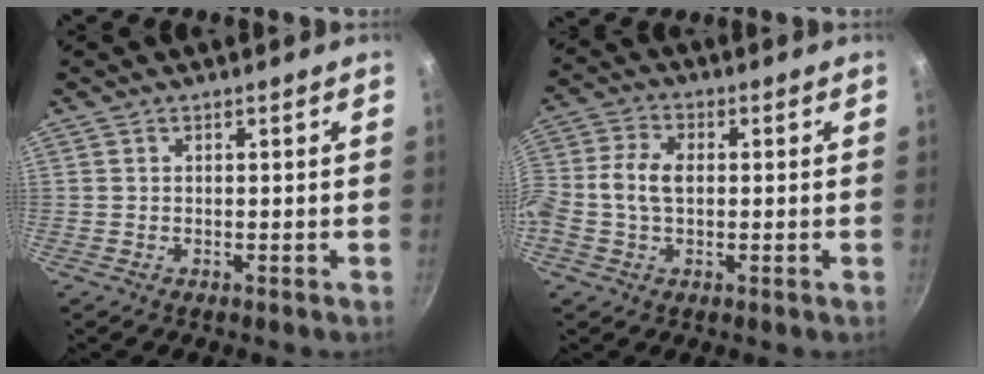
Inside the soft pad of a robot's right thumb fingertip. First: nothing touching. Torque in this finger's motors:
{"motor_torque": [2.37, 2.39, 0.22, -0.11, 0.43]}